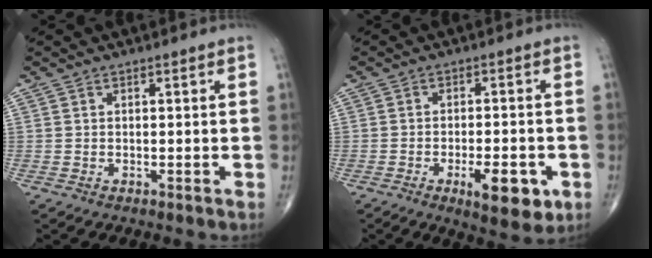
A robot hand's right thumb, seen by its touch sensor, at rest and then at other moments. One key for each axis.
{"total": 9.4, "fx": -3.7, "fy": 3.4, "fz": 7.9, "tx": -0.108, "ty": 0.002, "tz": -0.048}